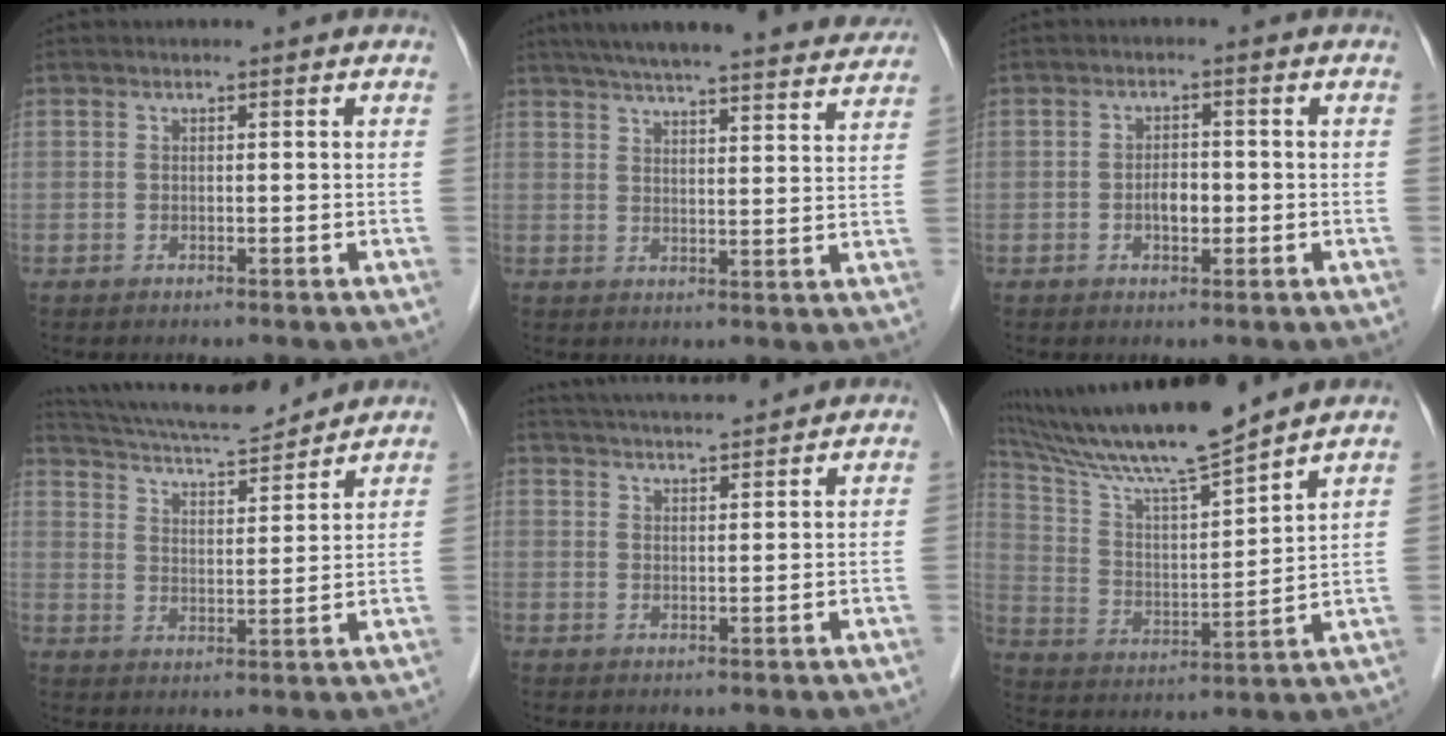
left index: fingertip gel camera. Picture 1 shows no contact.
{"total": 25.6, "force": [23.0, 3.2, 10.8], "torque": [-0.171, -0.004, 0.292]}
{"total": 2.6, "force": [-0.7, 1.3, 2.2], "torque": [-0.038, 0.004, -0.009]}
{"total": 14.4, "force": [13.4, 1.8, 4.8], "torque": [-0.090, 0.016, 0.216]}
{"total": 9.9, "force": [9.3, 0.9, 3.4], "torque": [-0.062, 0.027, 0.141]}
{"total": 17.0, "force": [14.7, 0.0, 8.5], "torque": [-0.160, 0.009, 0.261]}